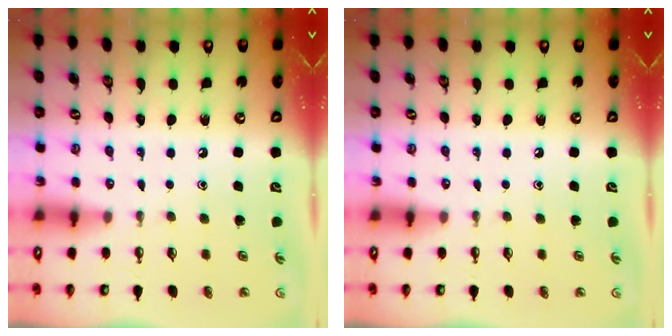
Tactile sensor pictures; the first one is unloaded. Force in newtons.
{"total": 0.0}